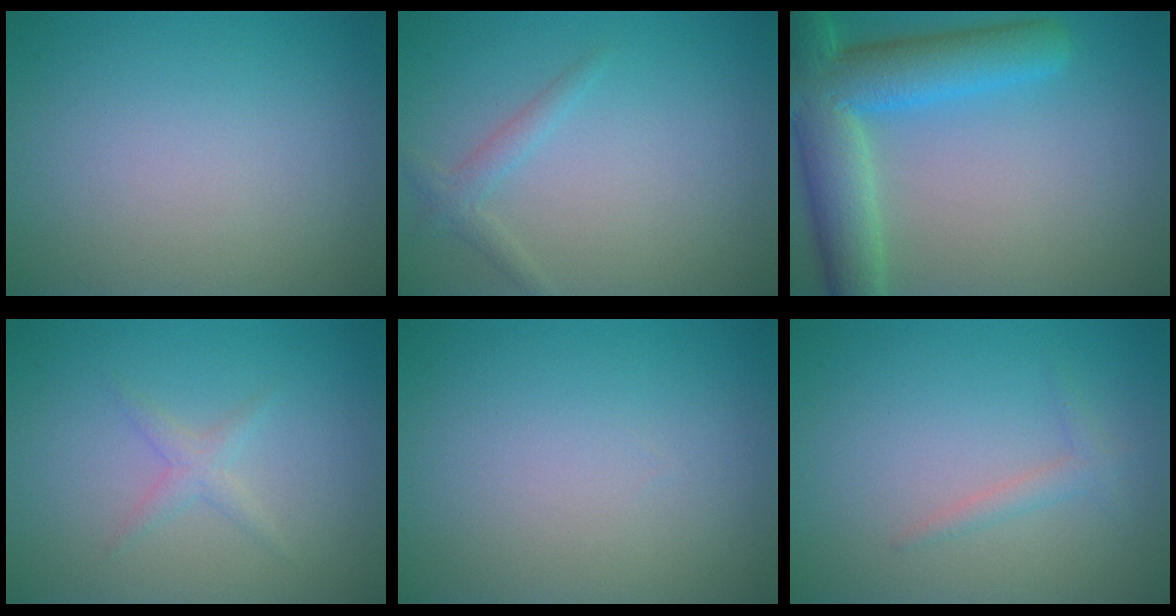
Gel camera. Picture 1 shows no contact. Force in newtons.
{"total": 1.5, "press": 1.5, "slide": 0.1}
{"total": 9.1, "press": 9.1, "slide": 0.3}
{"total": 1.3, "press": 1.3, "slide": 0.1}
{"total": 0.0}
{"total": 1.3, "press": 1.3, "slide": 0.1}